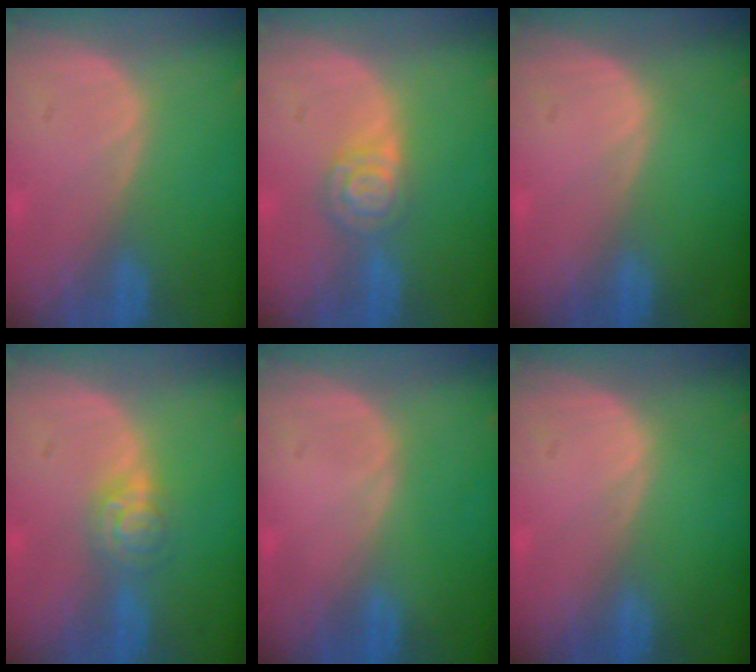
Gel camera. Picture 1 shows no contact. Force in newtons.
{"total": 4.8, "press": 4.2, "slide": 2.3}
{"total": 0.0}
{"total": 4.5, "press": 3.9, "slide": 2.3}
{"total": 0.0}
{"total": 0.0}